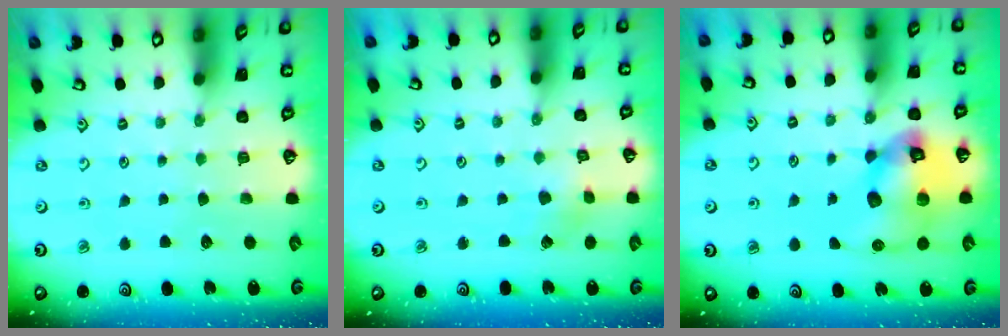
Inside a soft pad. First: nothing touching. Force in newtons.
{"total": 2.4, "press": 2.4, "slide": 0.2}
{"total": 16.0, "press": 15.8, "slide": 2.4}